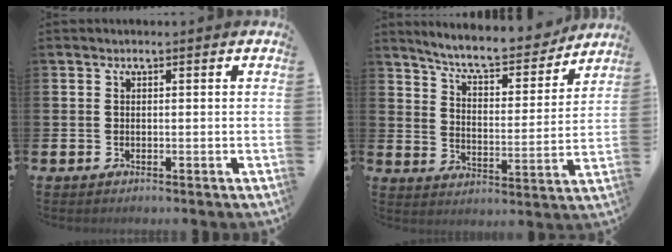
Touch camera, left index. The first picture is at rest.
{"total": 8.2, "force": [7.6, 1.4, 2.6], "torque": [-0.068, -0.059, 0.128]}